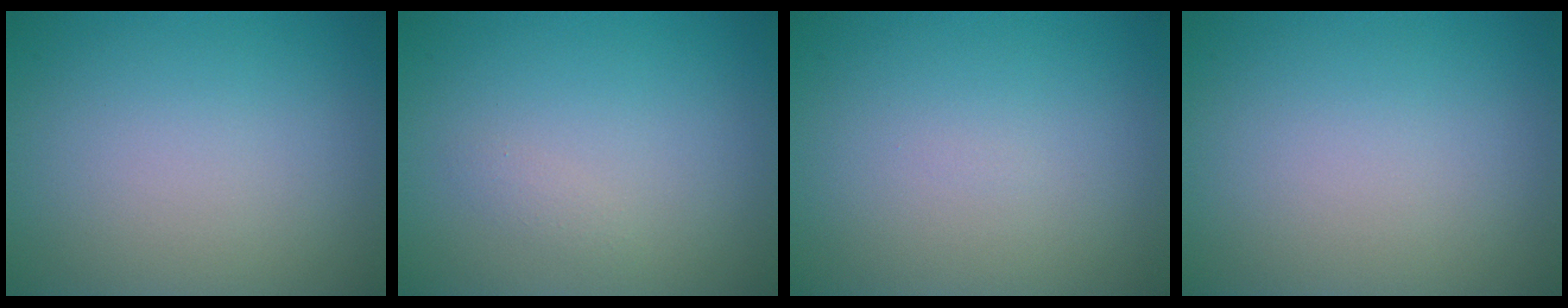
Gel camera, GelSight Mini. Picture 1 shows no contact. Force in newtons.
{"total": 0.7, "press": 0.7, "slide": 0.1}
{"total": 0.0}
{"total": 0.0}